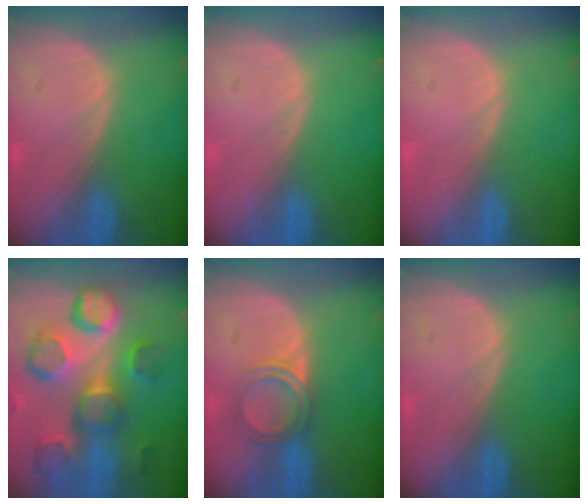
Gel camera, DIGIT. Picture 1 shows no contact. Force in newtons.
{"total": 0.0}
{"total": 0.5, "press": 0.0, "slide": 0.5}
{"total": 12.8, "press": 11.2, "slide": 6.2}
{"total": 4.2, "press": 4.0, "slide": 1.4}
{"total": 0.0}